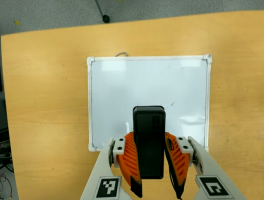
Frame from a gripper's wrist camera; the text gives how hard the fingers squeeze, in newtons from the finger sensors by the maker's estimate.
{"total": 7.8, "left": 6.4, "right": 9.1}